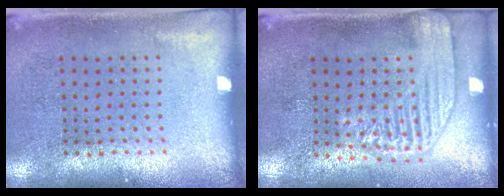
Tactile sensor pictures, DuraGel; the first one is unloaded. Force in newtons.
{"total": 2.1, "press": 1.9, "slide": 0.9}